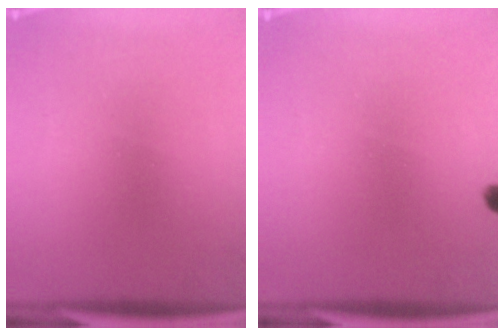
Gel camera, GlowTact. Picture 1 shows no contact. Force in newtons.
{"total": 1.4}